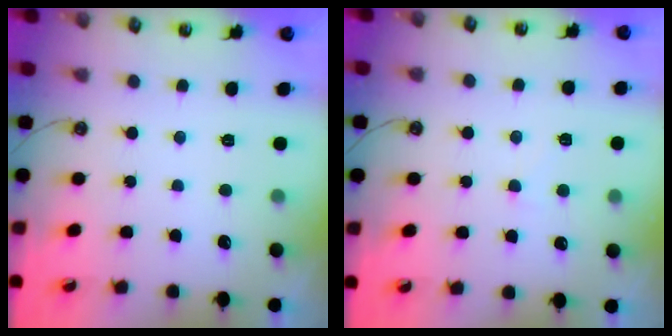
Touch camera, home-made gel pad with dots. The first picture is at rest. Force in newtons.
{"total": 2.9, "press": 2.7, "slide": 1.1}